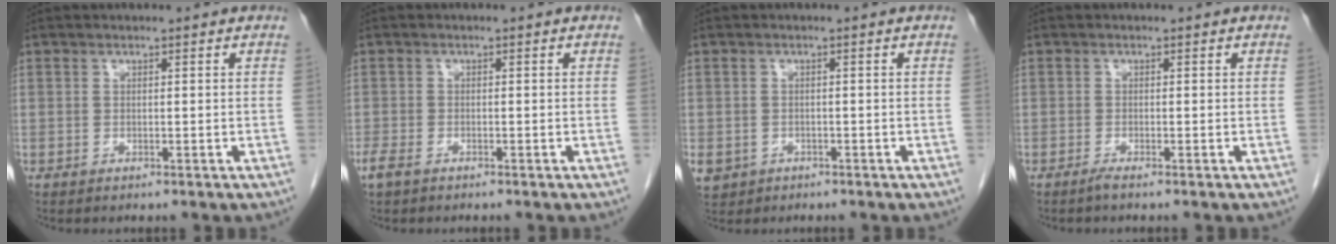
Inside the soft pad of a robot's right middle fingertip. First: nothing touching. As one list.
[{"total": 2.8, "force": [-1.9, 1.3, 1.6], "torque": [-0.039, -0.006, -0.032]}, {"total": 5.7, "force": [-2.7, 4.7, 1.4], "torque": [-0.039, 0.000, -0.039]}, {"total": 0.9, "force": [-0.7, -0.2, 0.5], "torque": [-0.012, -0.002, -0.016]}]